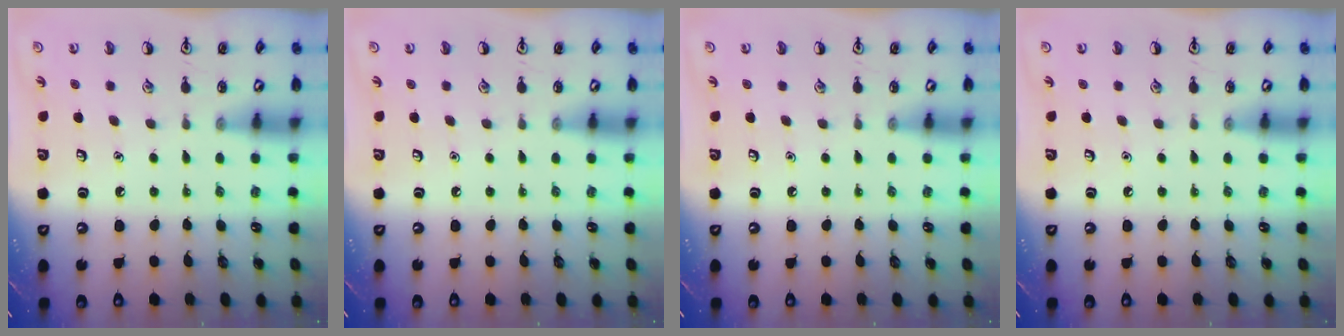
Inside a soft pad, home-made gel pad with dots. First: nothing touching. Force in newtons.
{"total": 0.0}
{"total": 0.0}
{"total": 0.0}